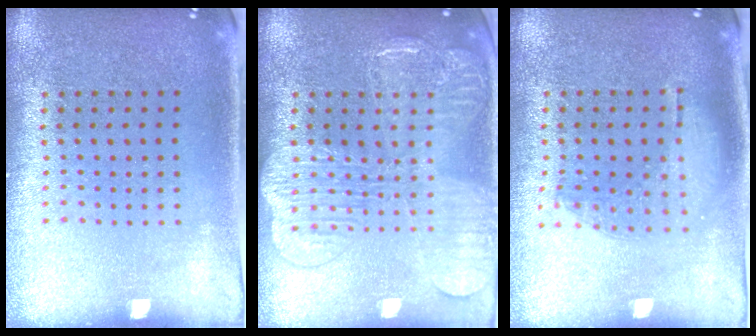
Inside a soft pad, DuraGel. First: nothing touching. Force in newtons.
{"total": 3.9, "press": 3.9, "slide": 0.5}
{"total": 1.0, "press": 0.9, "slide": 0.4}